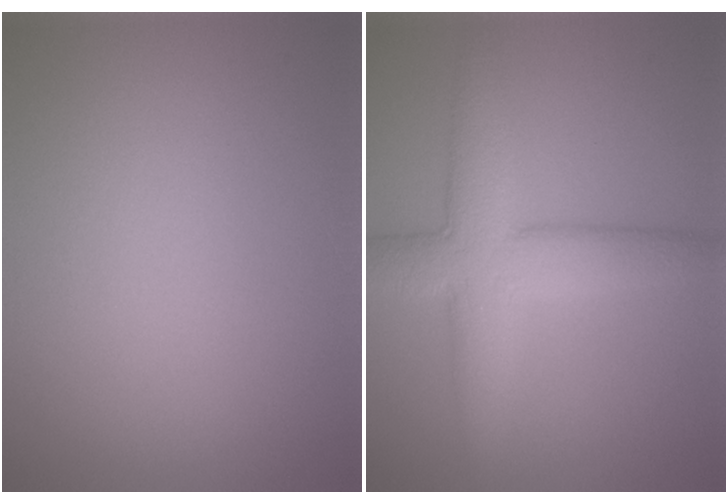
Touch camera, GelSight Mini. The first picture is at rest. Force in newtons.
{"total": 6.7, "press": 6.7, "slide": 0.6}